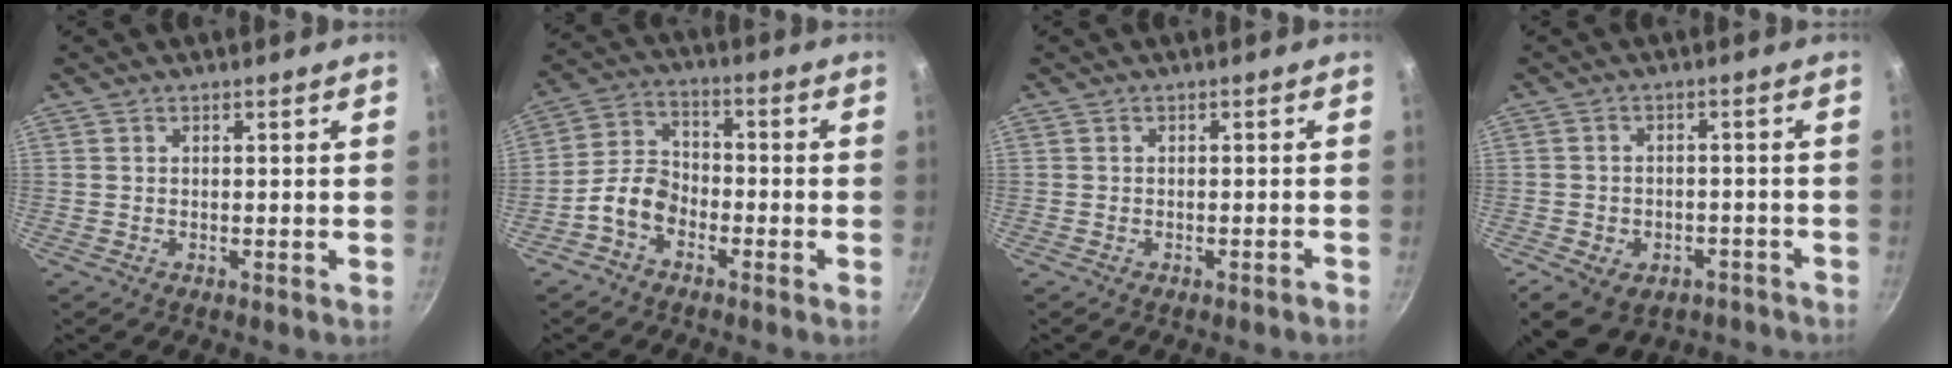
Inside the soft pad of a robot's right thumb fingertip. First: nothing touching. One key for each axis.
{"total": 7.3, "fx": -3.6, "fy": 4.7, "fz": 4.2, "tx": -0.067, "ty": 0.045, "tz": -0.083}
{"total": 0.9, "fx": -0.8, "fy": 0.2, "fz": 0.5, "tx": -0.014, "ty": 0.016, "tz": -0.005}
{"total": 10.8, "fx": -5.8, "fy": 7.3, "fz": 5.5, "tx": -0.077, "ty": 0.026, "tz": -0.068}